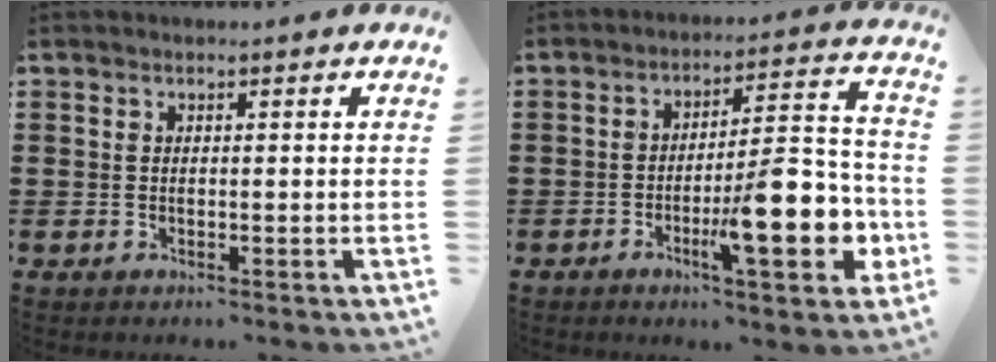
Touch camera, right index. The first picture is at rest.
{"total": 13.1, "force": [-4.5, 3.6, 11.7], "torque": [-0.167, -0.002, -0.075]}